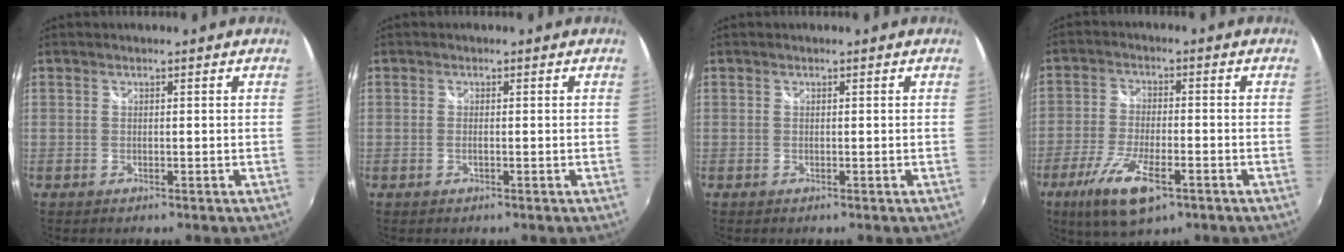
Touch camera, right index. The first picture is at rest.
{"total": 1.1, "force": [-0.3, 0.2, 1.0], "torque": [-0.021, 0.000, -0.007]}
{"total": 0.0}
{"total": 11.6, "force": [-6.3, 3.9, 8.9], "torque": [-0.196, -0.029, -0.115]}